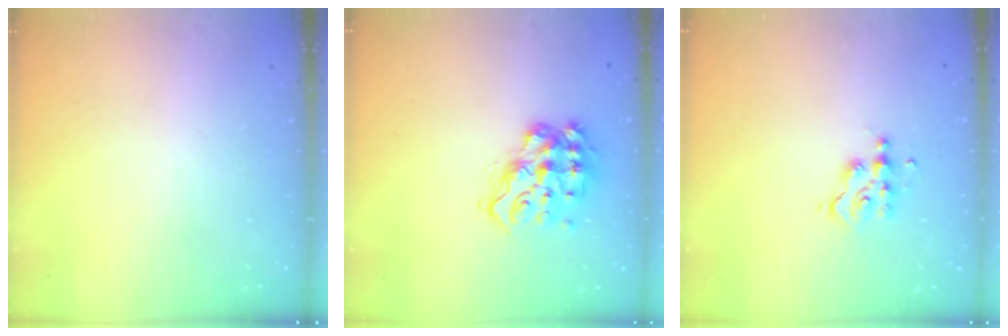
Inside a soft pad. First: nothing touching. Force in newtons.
{"total": 14.1, "press": 14.1, "slide": 1.2}
{"total": 5.0, "press": 5.0, "slide": 0.3}